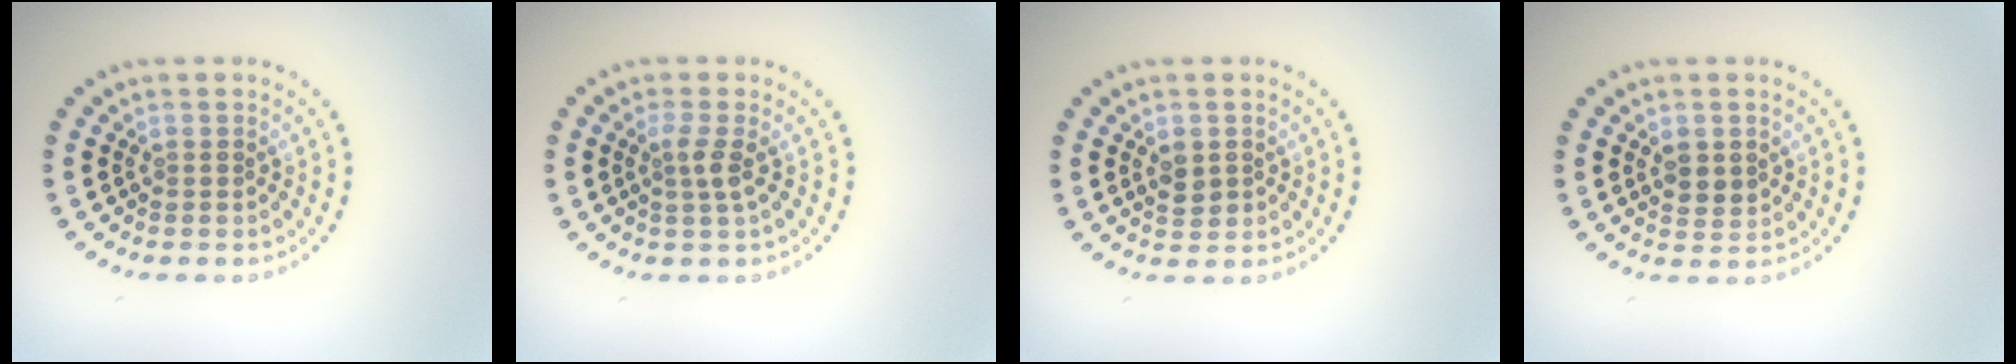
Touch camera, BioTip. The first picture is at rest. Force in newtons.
{"total": 1.8, "press": 1.4, "slide": 1.2}
{"total": 1.7, "press": 1.7, "slide": 0.1}
{"total": 1.9, "press": 1.8, "slide": 0.7}